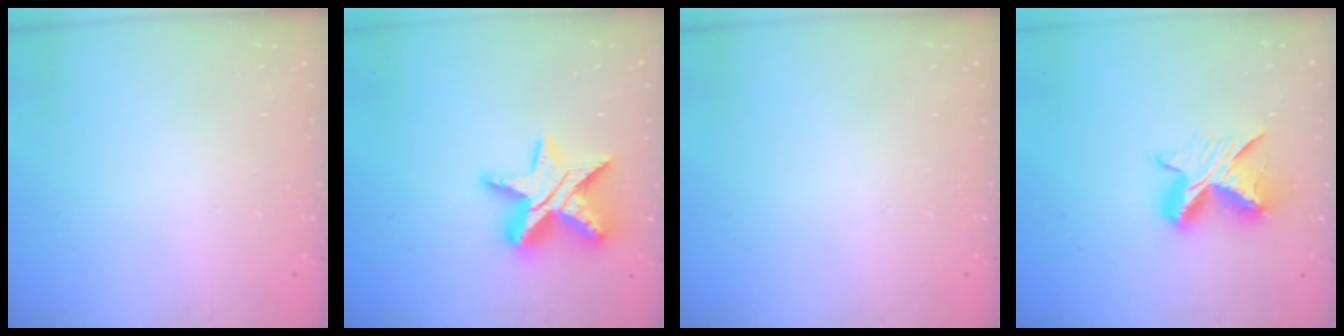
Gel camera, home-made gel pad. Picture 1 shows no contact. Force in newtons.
{"total": 15.7, "press": 15.7, "slide": 1.3}
{"total": 0.0}
{"total": 10.3, "press": 10.3, "slide": 0.7}